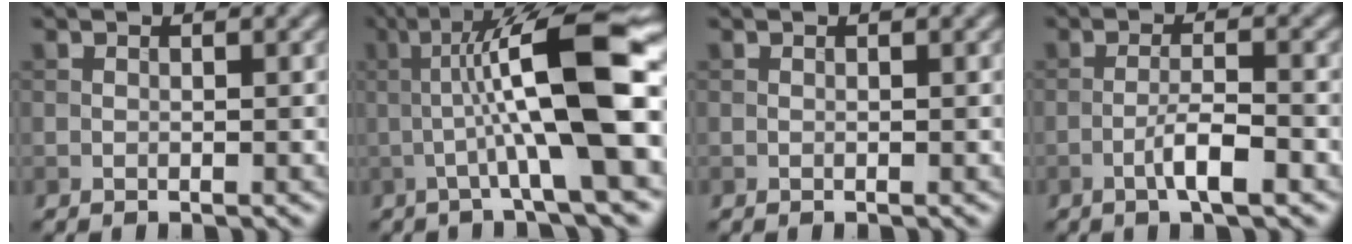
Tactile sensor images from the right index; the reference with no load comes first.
{"total": 11.4, "force": [-0.3, 1.6, 11.3], "torque": [-0.166, 0.022, -0.008]}
{"total": 0.0}
{"total": 3.4, "force": [-1.6, 0.6, 2.9], "torque": [-0.054, 0.008, -0.034]}